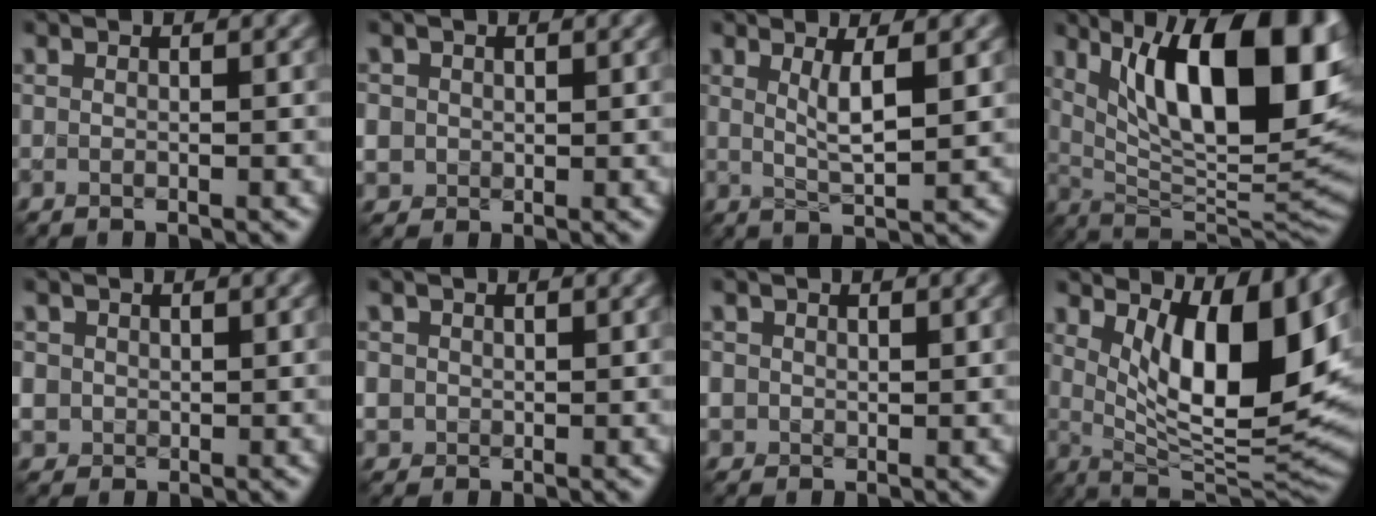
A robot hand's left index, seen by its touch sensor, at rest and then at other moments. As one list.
[{"total": 2.7, "force": [0.5, 2.6, 0.8], "torque": [-0.026, 0.005, 0.014]}, {"total": 3.0, "force": [1.1, 0.7, 2.7], "torque": [-0.044, -0.007, 0.022]}, {"total": 16.1, "force": [5.6, 5.9, 13.9], "torque": [-0.178, 0.006, 0.086]}, {"total": 2.3, "force": [0.5, 2.1, 0.5], "torque": [-0.020, -0.003, 0.017]}, {"total": 2.3, "force": [0.4, 2.2, 0.6], "torque": [-0.018, 0.001, 0.012]}, {"total": 1.7, "force": [0.5, 1.6, 0.4], "torque": [-0.010, -0.004, 0.013]}, {"total": 10.8, "force": [3.3, 3.8, 9.6], "torque": [-0.142, -0.021, 0.062]}]